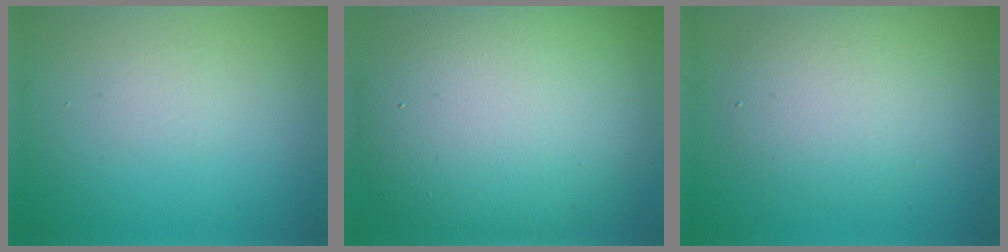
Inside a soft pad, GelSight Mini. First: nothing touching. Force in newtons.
{"total": 13.8, "press": 13.8, "slide": 0.7}
{"total": 3.8, "press": 3.8, "slide": 0.2}